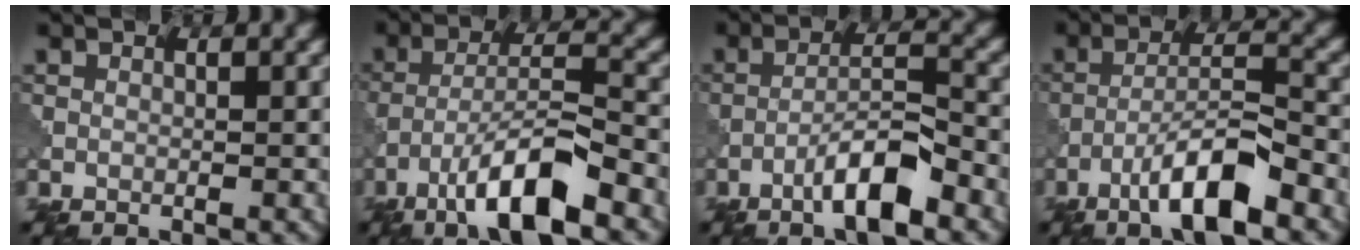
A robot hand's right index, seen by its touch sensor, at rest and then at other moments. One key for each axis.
{"total": 8.4, "fx": -5.0, "fy": 1.3, "fz": 6.6, "tx": -0.119, "ty": 0.014, "tz": -0.087}
{"total": 5.5, "fx": -3.5, "fy": 0.5, "fz": 4.2, "tx": -0.076, "ty": 0.015, "tz": -0.060}
{"total": 7.2, "fx": -4.4, "fy": 0.9, "fz": 5.6, "tx": -0.102, "ty": 0.016, "tz": -0.076}